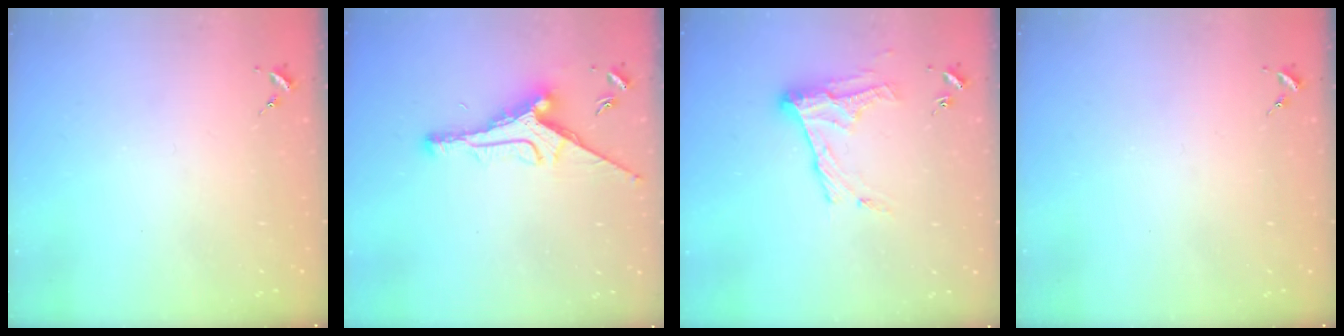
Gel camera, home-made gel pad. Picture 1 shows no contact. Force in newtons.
{"total": 12.7, "press": 12.6, "slide": 1.2}
{"total": 13.4, "press": 13.4, "slide": 0.5}
{"total": 0.0}